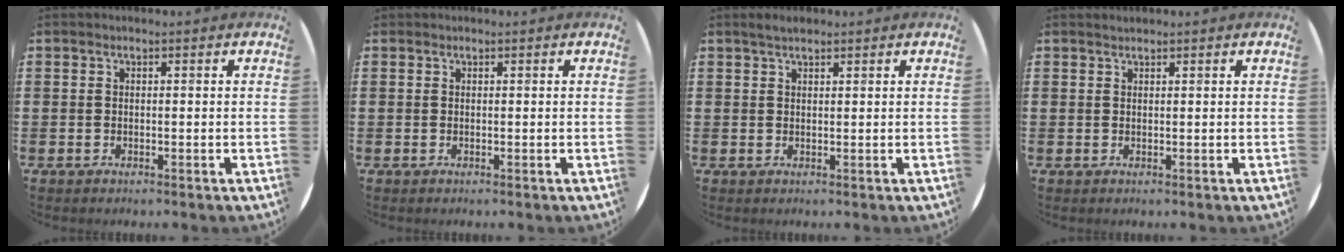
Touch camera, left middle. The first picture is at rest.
{"total": 0.0}
{"total": 1.4, "force": [1.3, 0.3, 0.6], "torque": [-0.012, 0.004, 0.023]}
{"total": 0.6, "force": [0.6, 0.0, -0.1], "torque": [0.003, 0.002, 0.010]}